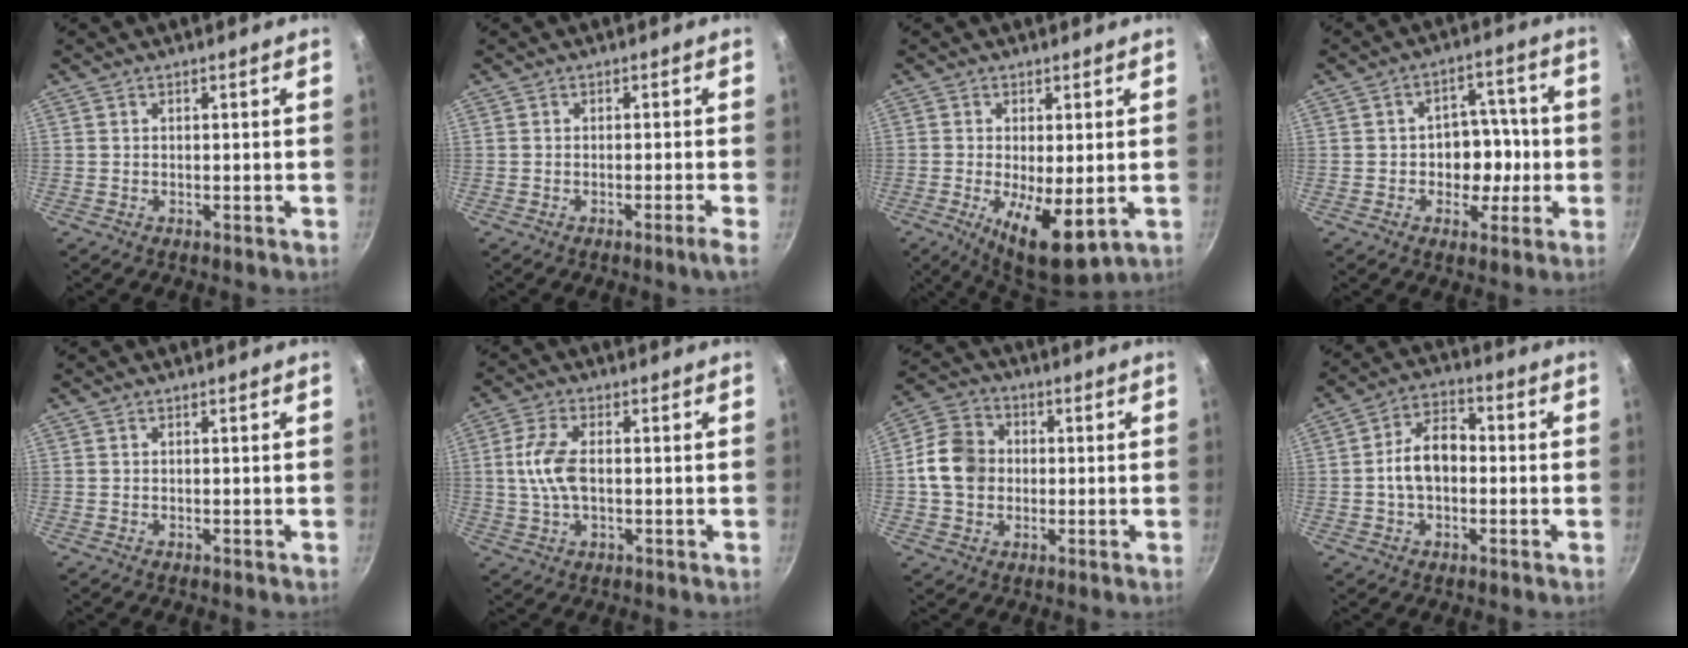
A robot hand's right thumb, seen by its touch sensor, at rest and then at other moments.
{"total": 2.1, "force": [-1.1, -0.5, 1.7], "torque": [-0.038, 0.007, -0.019]}
{"total": 10.2, "force": [-2.0, 3.6, 9.4], "torque": [-0.149, -0.013, -0.021]}
{"total": 8.6, "force": [-1.3, 6.7, 5.3], "torque": [-0.014, 0.018, -0.021]}
{"total": 0.0}
{"total": 7.5, "force": [0.2, 3.8, 6.4], "torque": [-0.132, 0.009, 0.000]}
{"total": 10.2, "force": [-0.1, 8.5, 5.6], "torque": [-0.079, 0.016, -0.018]}
{"total": 9.1, "force": [-0.7, 6.0, 6.8], "torque": [-0.093, 0.031, -0.023]}